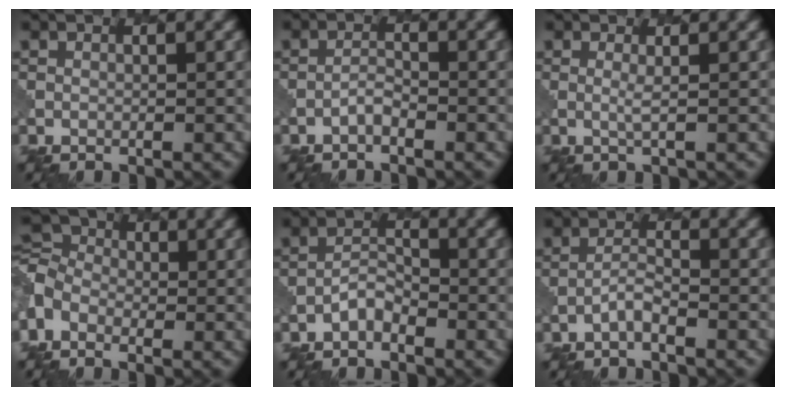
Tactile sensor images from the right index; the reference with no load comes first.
{"total": 0.8, "force": [-0.6, 0.1, 0.5], "torque": [-0.010, 0.004, -0.015]}
{"total": 1.1, "force": [0.5, 0.2, 1.0], "torque": [-0.017, -0.004, 0.005]}
{"total": 4.1, "force": [-1.8, 2.9, 2.2], "torque": [-0.049, 0.006, -0.055]}
{"total": 1.4, "force": [-1.1, 0.6, 0.7], "torque": [-0.012, 0.008, -0.025]}
{"total": 1.2, "force": [-1.0, 0.1, 0.7], "torque": [-0.014, 0.006, -0.025]}